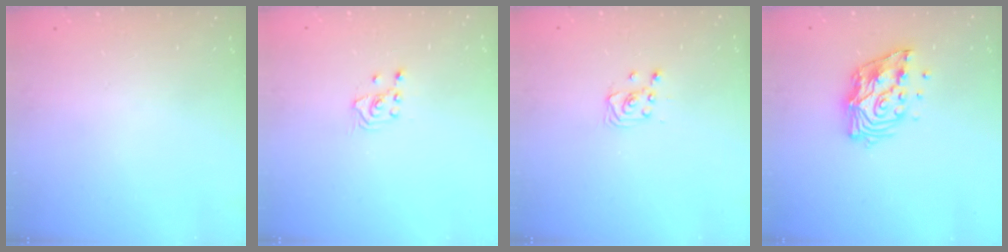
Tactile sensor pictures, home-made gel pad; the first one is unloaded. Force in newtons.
{"total": 2.5, "press": 2.4, "slide": 0.9}
{"total": 2.9, "press": 2.9, "slide": 0.4}
{"total": 13.0, "press": 12.9, "slide": 1.1}